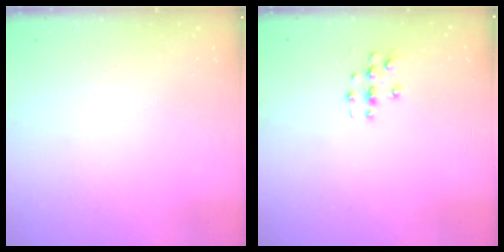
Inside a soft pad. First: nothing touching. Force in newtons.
{"total": 2.8, "press": 2.8, "slide": 0.3}